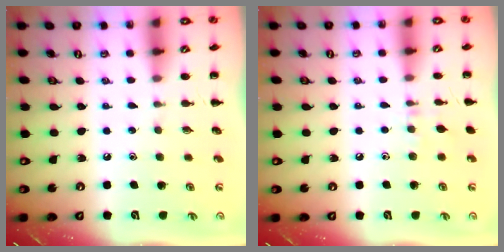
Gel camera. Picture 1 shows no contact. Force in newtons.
{"total": 5.9, "press": 5.8, "slide": 1.2}